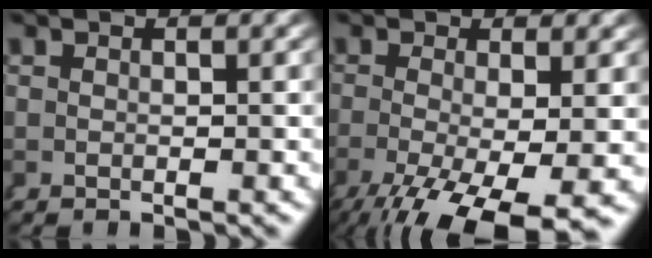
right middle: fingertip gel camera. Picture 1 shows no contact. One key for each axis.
{"total": 8.3, "fx": -4.3, "fy": 2.8, "fz": 6.5, "tx": -0.116, "ty": -0.047, "tz": -0.041}